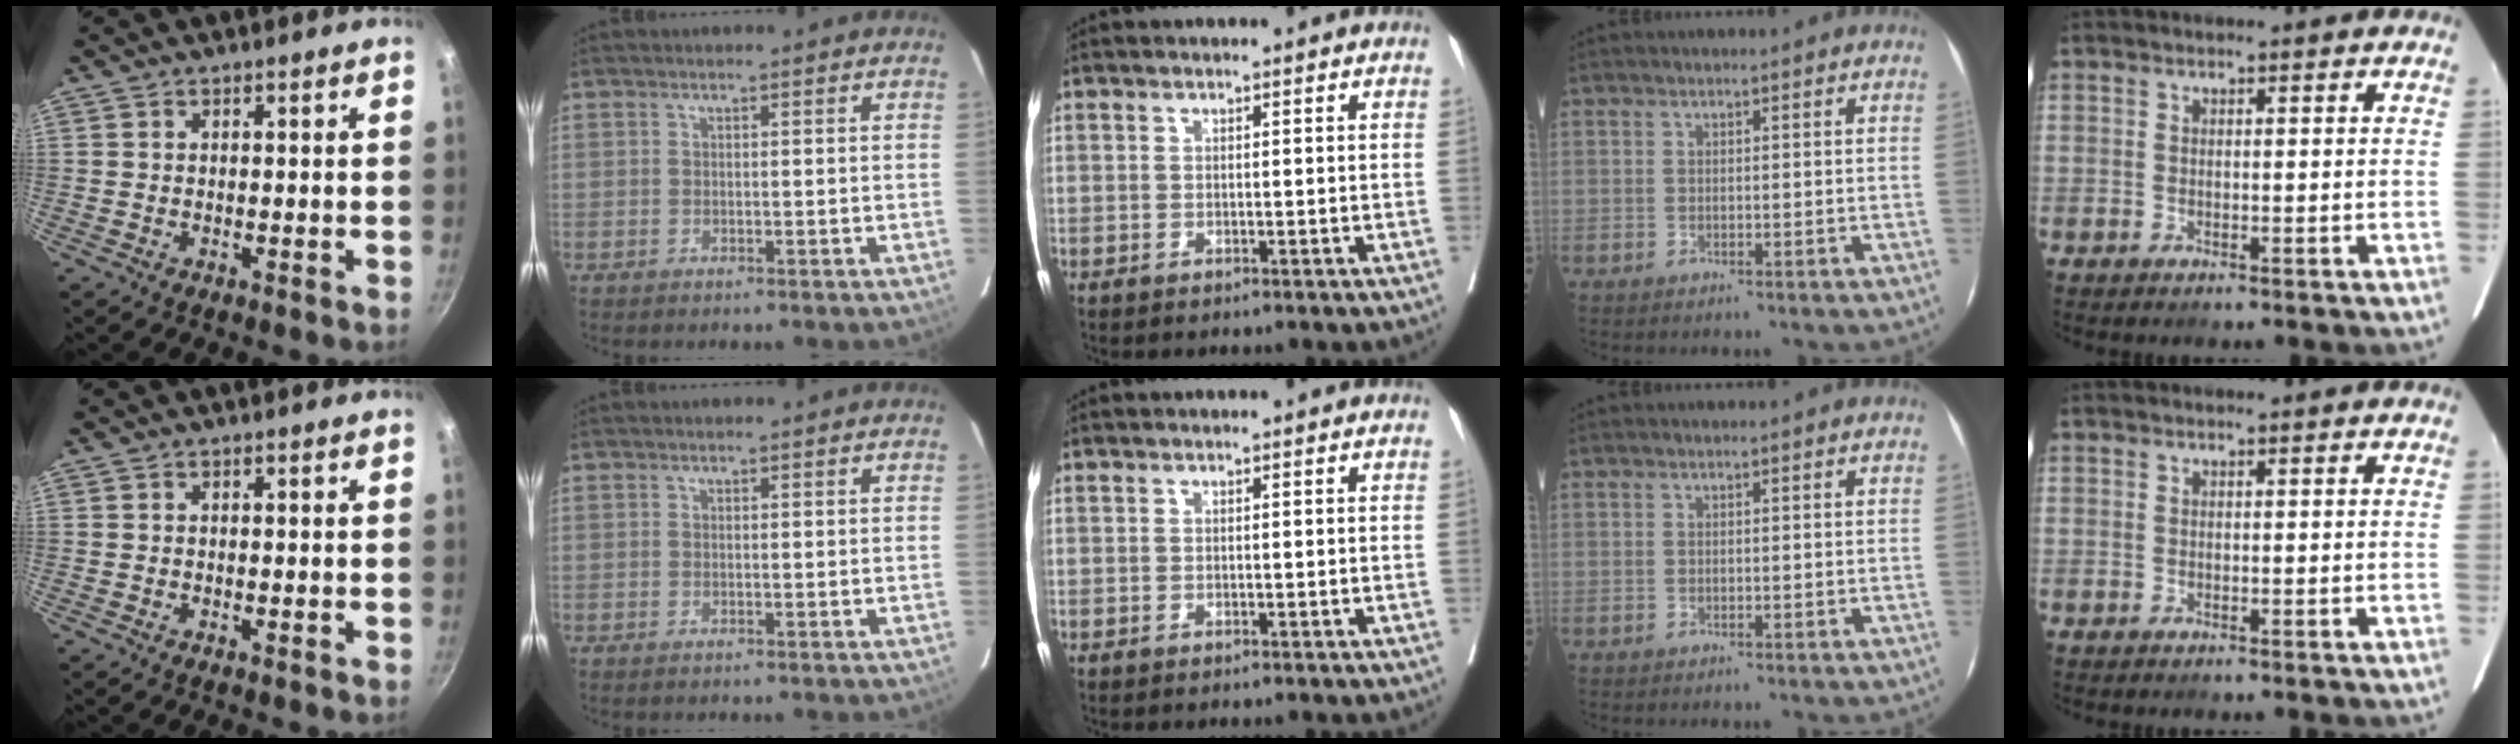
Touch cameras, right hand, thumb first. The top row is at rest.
{}